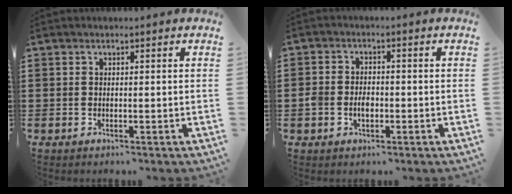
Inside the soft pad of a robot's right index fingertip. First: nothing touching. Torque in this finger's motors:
{"motor_torque": [1.64, -0.16, 0.44, 0.10]}